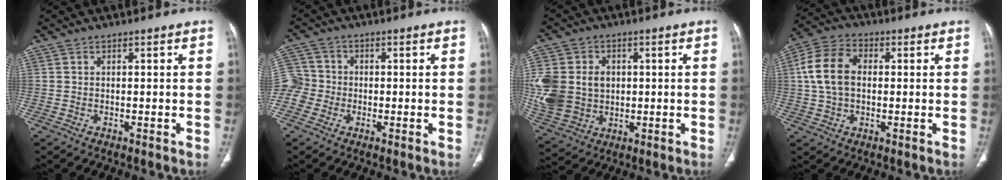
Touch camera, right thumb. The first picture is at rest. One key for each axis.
{"total": 7.7, "fx": -1.8, "fy": 7.2, "fz": 1.8, "tx": -0.035, "ty": 0.021, "tz": -0.038}
{"total": 22.5, "fx": 2.2, "fy": 17.5, "fz": 13.9, "tx": -0.322, "ty": 0.015, "tz": 0.067}
{"total": 11.0, "fx": 1.0, "fy": 7.5, "fz": 8.0, "tx": -0.158, "ty": 0.025, "tz": 0.015}